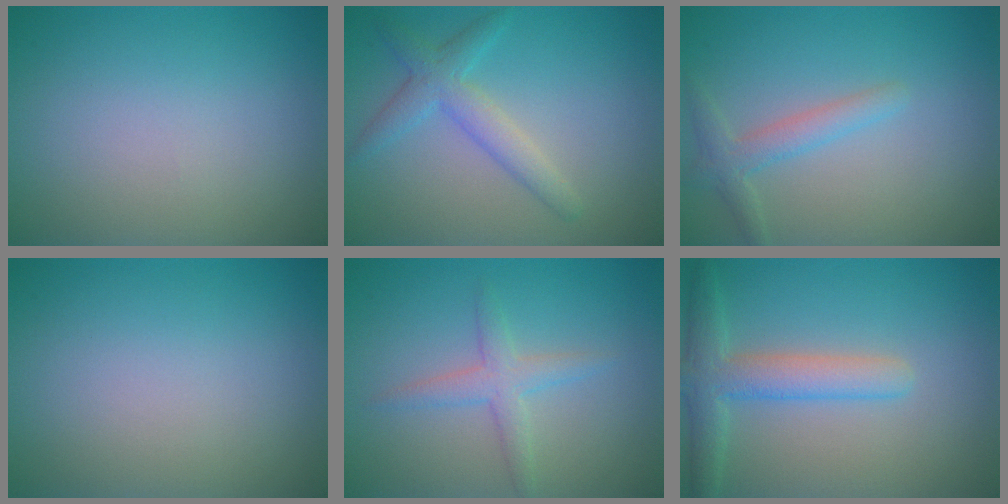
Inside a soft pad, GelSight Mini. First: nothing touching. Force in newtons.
{"total": 3.1, "press": 3.1, "slide": 0.1}
{"total": 2.2, "press": 2.2, "slide": 0.2}
{"total": 0.0}
{"total": 2.3, "press": 2.3, "slide": 0.1}
{"total": 3.9, "press": 3.9, "slide": 0.4}